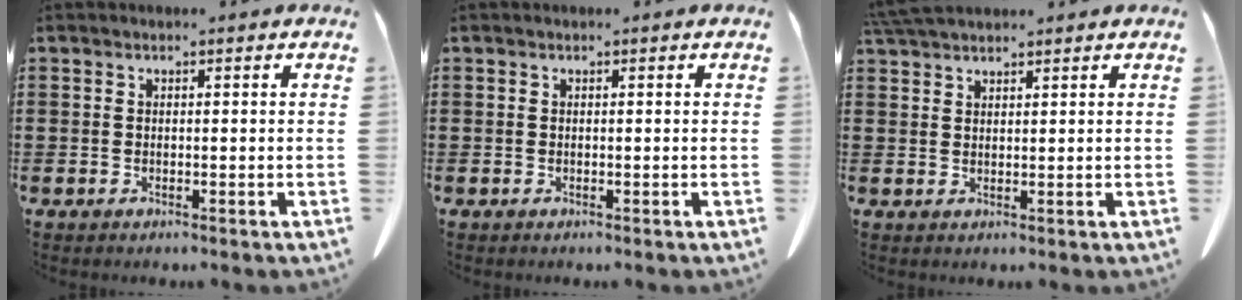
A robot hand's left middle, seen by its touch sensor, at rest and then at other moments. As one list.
[{"total": 0.0}, {"total": 3.7, "force": [3.3, 0.5, 1.4], "torque": [-0.037, -0.002, 0.065]}]